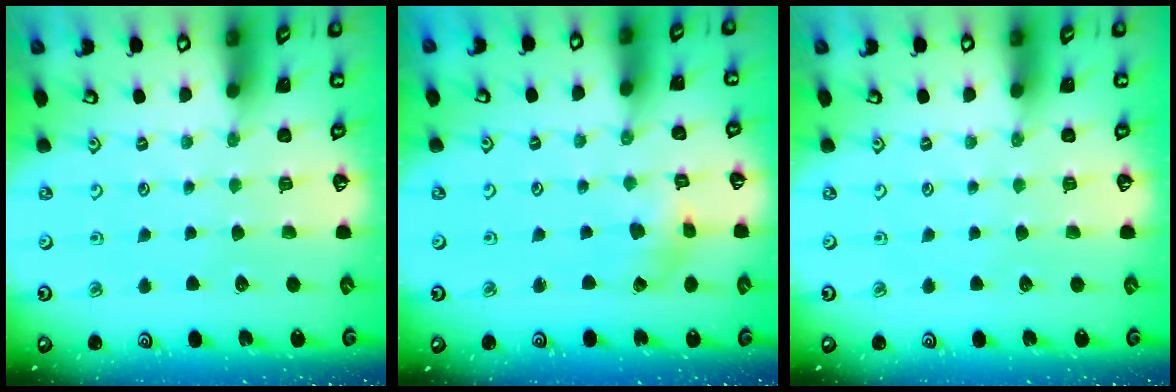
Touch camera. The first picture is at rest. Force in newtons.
{"total": 1.8, "press": 1.8, "slide": 0.2}
{"total": 0.0}